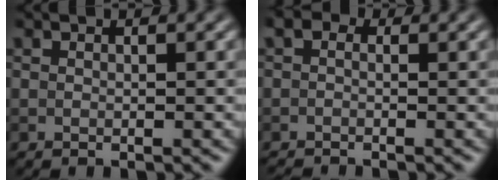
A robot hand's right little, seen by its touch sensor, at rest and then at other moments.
{"total": 1.3, "force": [-0.9, 0.6, 0.7], "torque": [-0.016, -0.004, -0.022]}